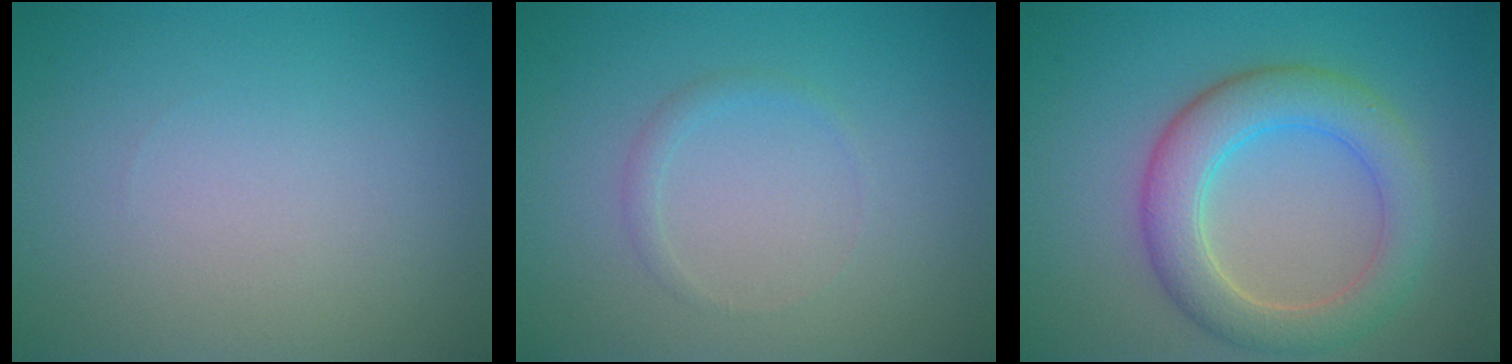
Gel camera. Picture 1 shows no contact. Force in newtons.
{"total": 0.9, "press": 0.9, "slide": 0.1}
{"total": 5.6, "press": 5.6, "slide": 0.7}